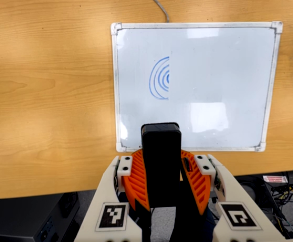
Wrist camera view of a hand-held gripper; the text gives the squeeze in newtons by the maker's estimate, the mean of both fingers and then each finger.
{"total": 7.6, "left": 8.5, "right": 6.6}